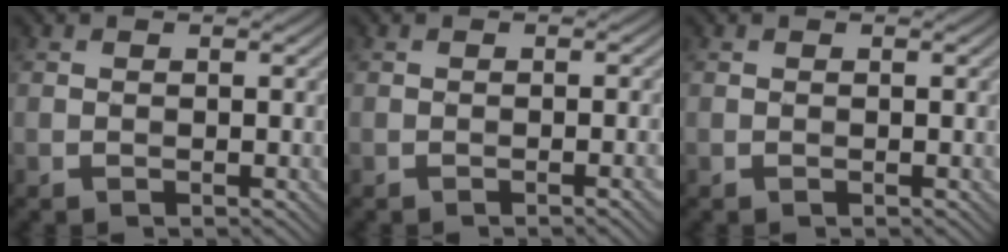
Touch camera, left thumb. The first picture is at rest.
{"total": 0.7, "force": [-0.5, -0.4, 0.4], "torque": [-0.006, 0.002, -0.008]}
{"total": 0.0}